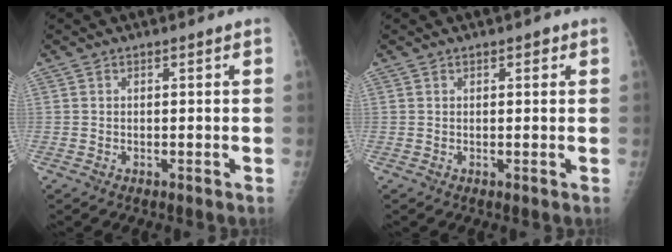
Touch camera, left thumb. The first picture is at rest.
{"total": 1.2, "force": [0.7, 0.6, 0.8], "torque": [-0.001, -0.001, 0.006]}